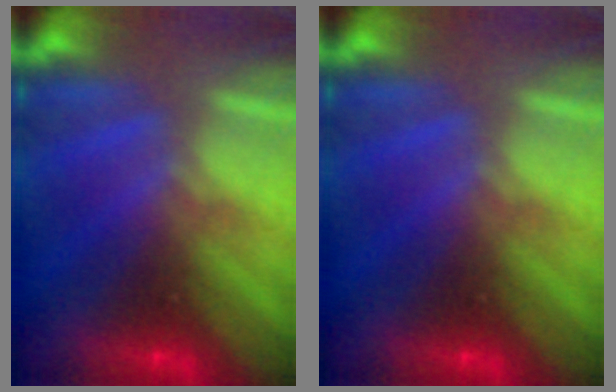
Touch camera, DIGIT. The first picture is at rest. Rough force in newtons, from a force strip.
{"total": 0.0}